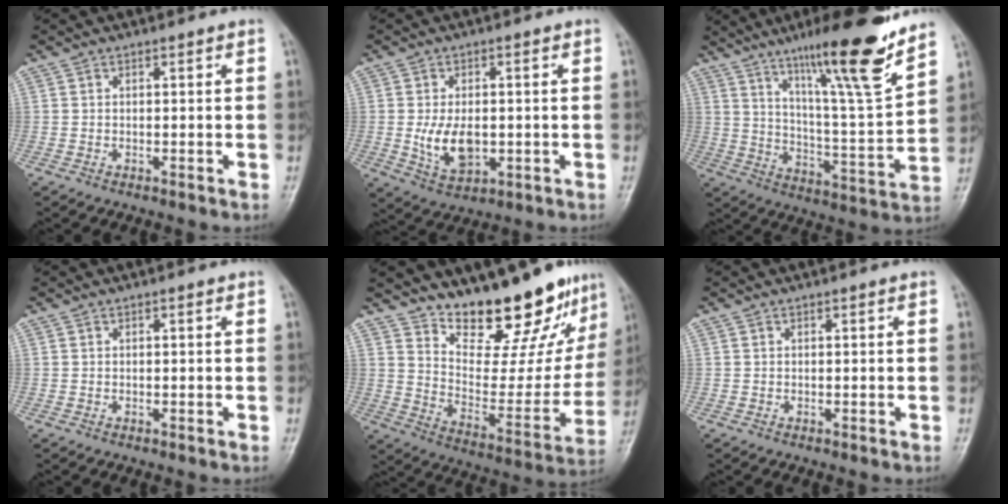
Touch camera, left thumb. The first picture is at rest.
{"total": 7.9, "force": [-0.7, 4.8, 6.2], "torque": [-0.099, -0.010, -0.003]}
{"total": 19.4, "force": [13.5, 1.9, 13.9], "torque": [-0.188, -0.081, 0.215]}
{"total": 0.0}
{"total": 20.9, "force": [16.8, 7.0, 10.2], "torque": [-0.096, -0.116, 0.248]}
{"total": 0.0}